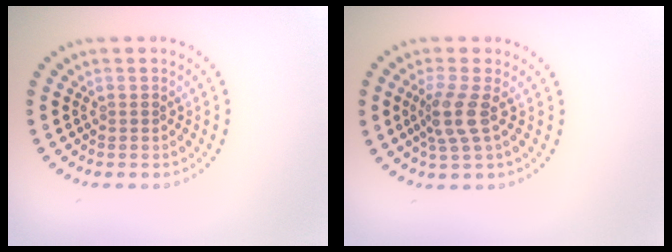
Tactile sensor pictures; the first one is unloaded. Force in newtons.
{"total": 2.7, "press": 2.0, "slide": 1.8}